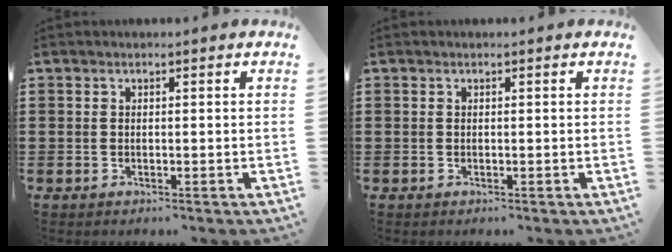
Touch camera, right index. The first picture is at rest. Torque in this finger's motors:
{"motor_torque": [0.01, -0.01, 0.00, 0.01]}